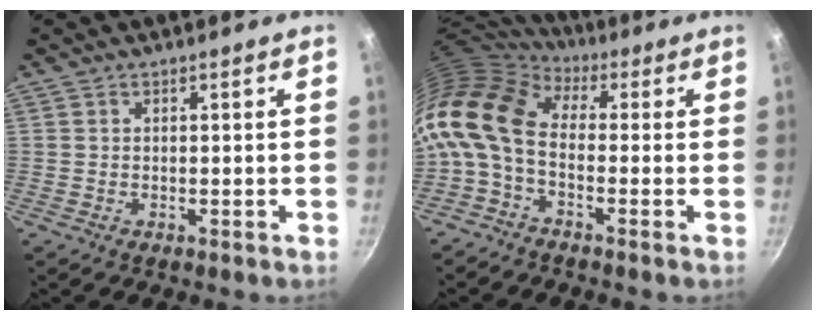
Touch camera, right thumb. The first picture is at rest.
{"total": 14.7, "force": [-0.4, 9.4, 11.2], "torque": [-0.225, 0.023, -0.029]}